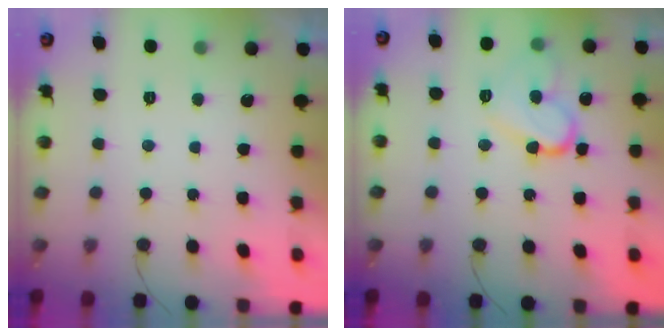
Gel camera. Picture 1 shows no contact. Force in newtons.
{"total": 12.6, "press": 12.5, "slide": 1.4}